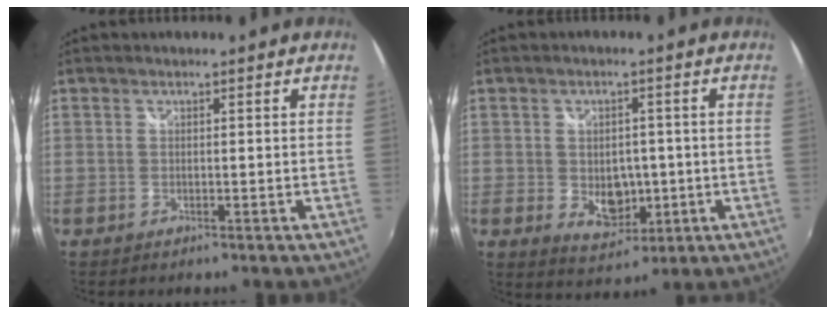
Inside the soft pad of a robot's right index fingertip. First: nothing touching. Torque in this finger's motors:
{"motor_torque": [0.04, 0.09, 0.10, 0.03]}